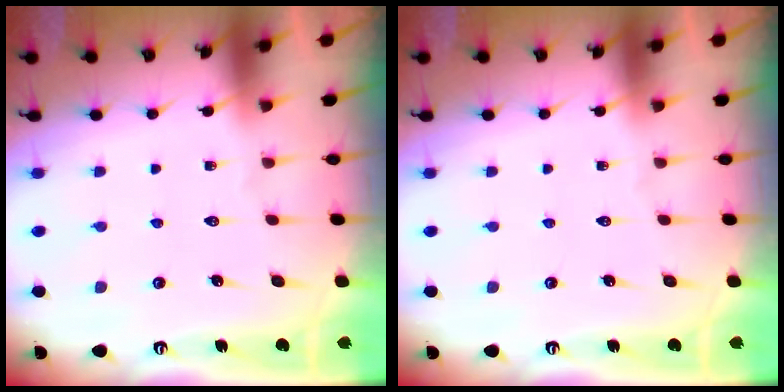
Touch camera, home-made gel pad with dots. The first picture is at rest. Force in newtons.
{"total": 0.0}